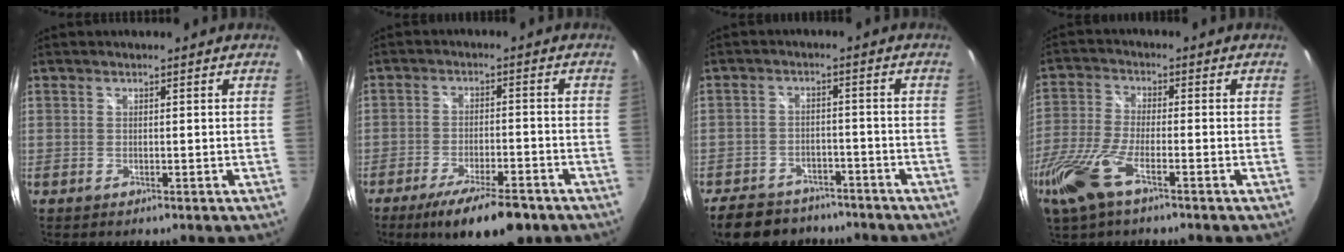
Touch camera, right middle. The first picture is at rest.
{"total": 12.2, "force": [-8.8, 3.2, 7.8], "torque": [-0.152, -0.025, -0.137]}
{"total": 13.5, "force": [-10.7, 6.6, 4.9], "torque": [-0.120, 0.011, -0.150]}
{"total": 11.7, "force": [-6.7, 3.0, 9.1], "torque": [-0.212, -0.028, -0.138]}